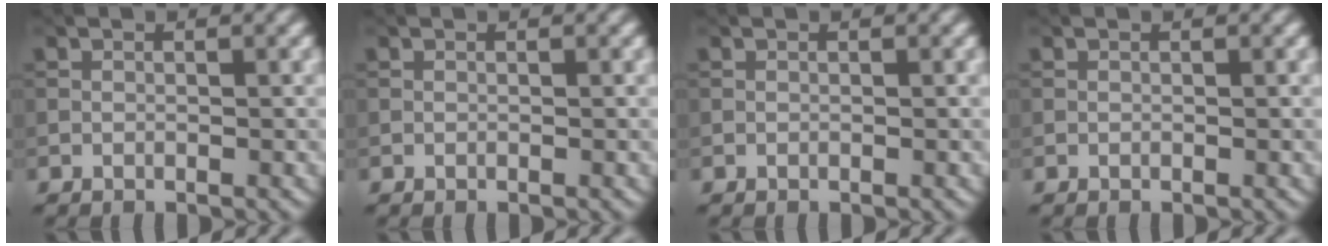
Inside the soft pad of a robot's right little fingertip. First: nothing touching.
{"total": 0.0}
{"total": 0.0}
{"total": 0.0}